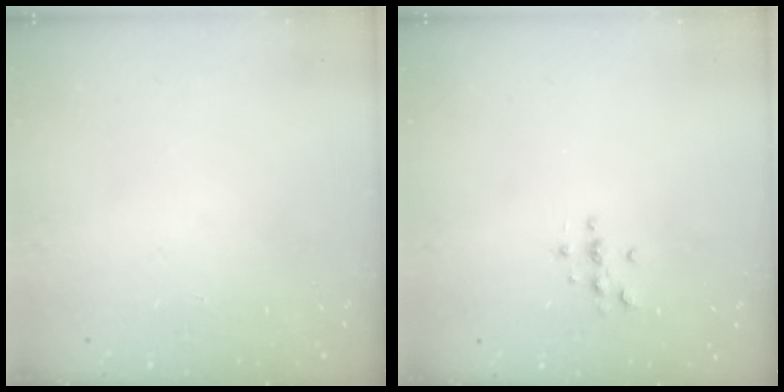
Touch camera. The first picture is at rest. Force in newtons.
{"total": 3.0, "press": 3.0, "slide": 0.4}